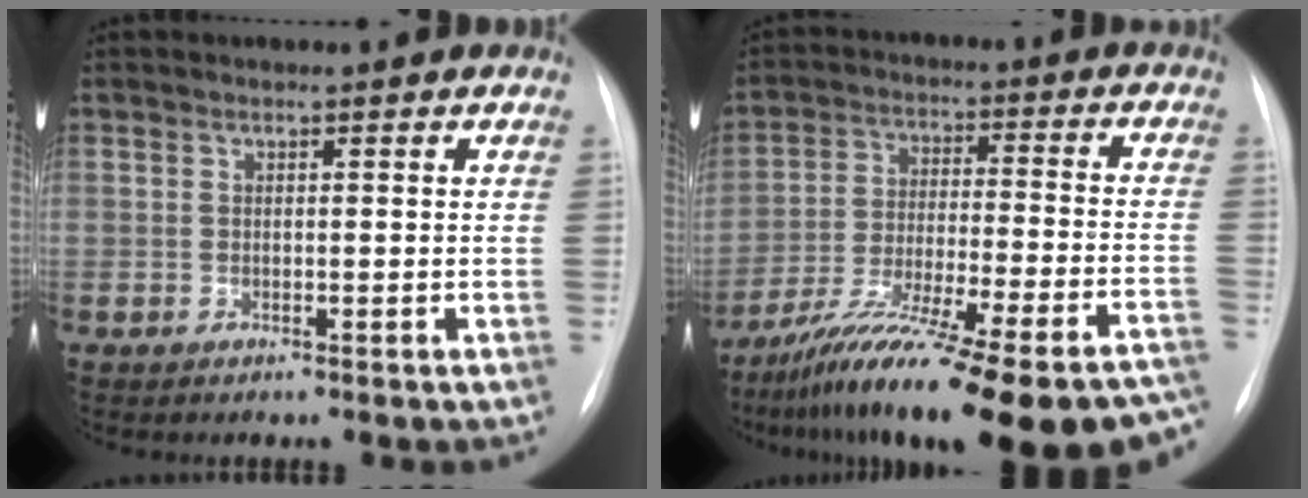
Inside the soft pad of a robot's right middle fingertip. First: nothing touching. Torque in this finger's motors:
{"motor_torque": [1.12, -1.01, 0.45, 0.18]}